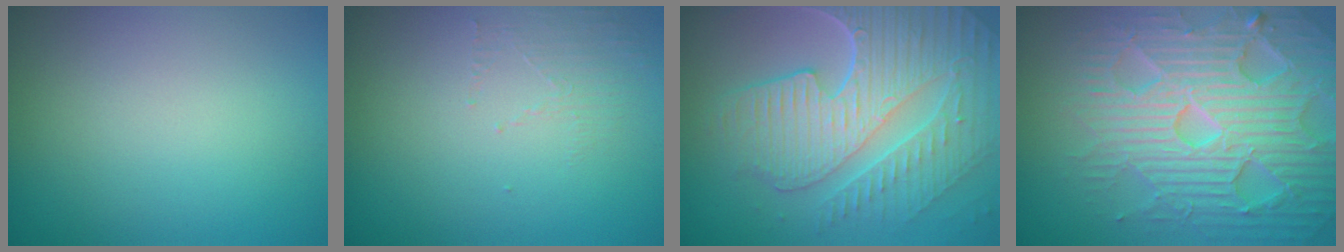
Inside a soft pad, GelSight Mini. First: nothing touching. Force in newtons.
{"total": 1.4, "press": 0.4, "slide": 1.4}
{"total": 9.3, "press": 6.2, "slide": 6.9}
{"total": 7.5, "press": 7.4, "slide": 1.4}